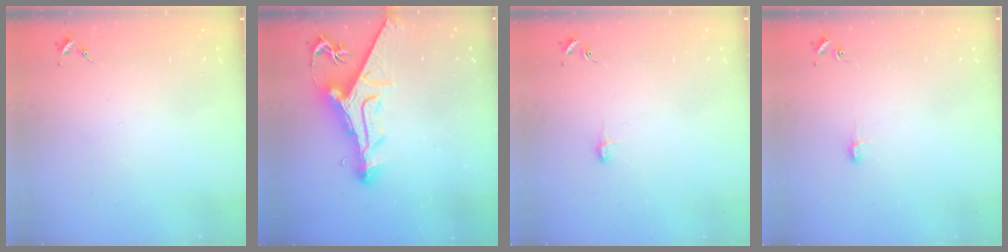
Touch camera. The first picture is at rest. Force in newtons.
{"total": 15.7, "press": 15.5, "slide": 2.0}
{"total": 4.1, "press": 4.1, "slide": 0.4}
{"total": 4.1, "press": 4.1, "slide": 0.4}